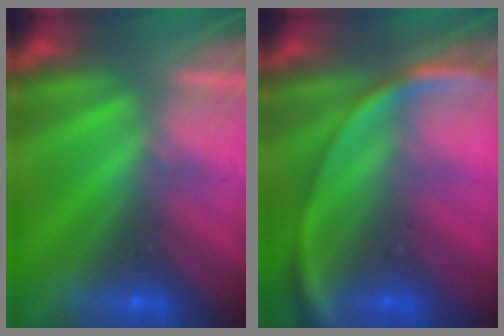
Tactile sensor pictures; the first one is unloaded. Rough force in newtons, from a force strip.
{"total": 2.7}